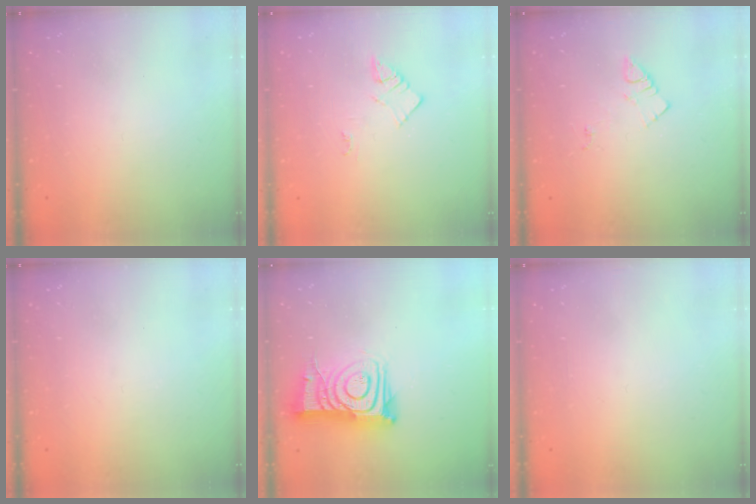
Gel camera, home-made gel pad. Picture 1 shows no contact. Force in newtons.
{"total": 3.0, "press": 3.0, "slide": 0.4}
{"total": 7.2, "press": 7.2, "slide": 0.6}
{"total": 0.0}
{"total": 14.8, "press": 14.7, "slide": 1.6}
{"total": 1.7, "press": 1.7, "slide": 0.1}